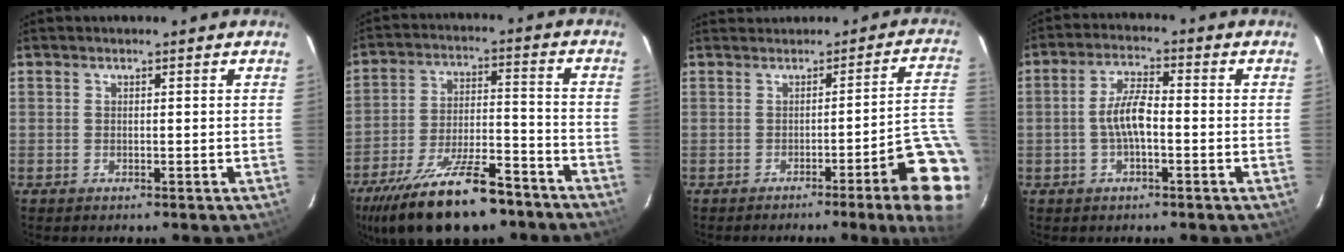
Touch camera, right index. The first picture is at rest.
{"total": 21.4, "force": [-16.2, 6.9, 12.1], "torque": [-0.236, -0.028, -0.248]}
{"total": 9.8, "force": [-4.6, -0.6, 8.6], "torque": [-0.066, 0.008, -0.051]}
{"total": 5.8, "force": [-1.4, 1.9, 5.3], "torque": [-0.106, 0.011, -0.026]}